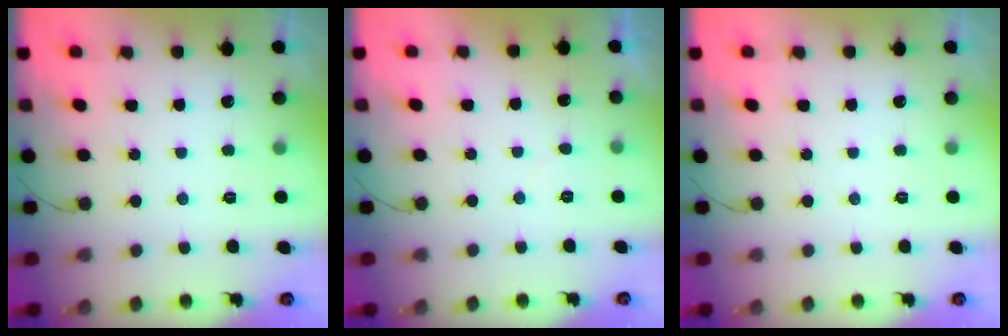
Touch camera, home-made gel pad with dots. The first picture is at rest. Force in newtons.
{"total": 2.3, "press": 2.3, "slide": 0.2}
{"total": 0.0}